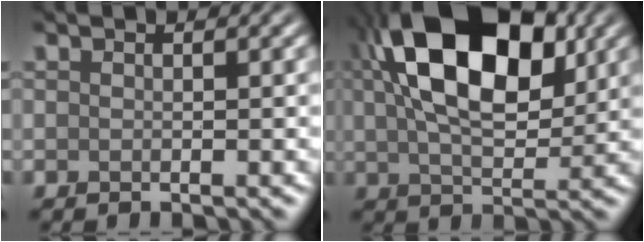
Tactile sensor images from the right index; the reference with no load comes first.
{"total": 14.2, "force": [4.6, 7.7, 11.0], "torque": [-0.168, 0.023, 0.065]}